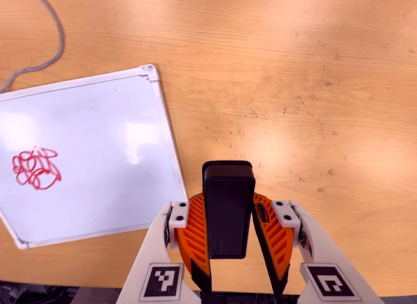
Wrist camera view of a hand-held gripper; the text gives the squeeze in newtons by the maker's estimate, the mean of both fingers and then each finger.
{"total": 6.1, "left": 5.1, "right": 7.0}